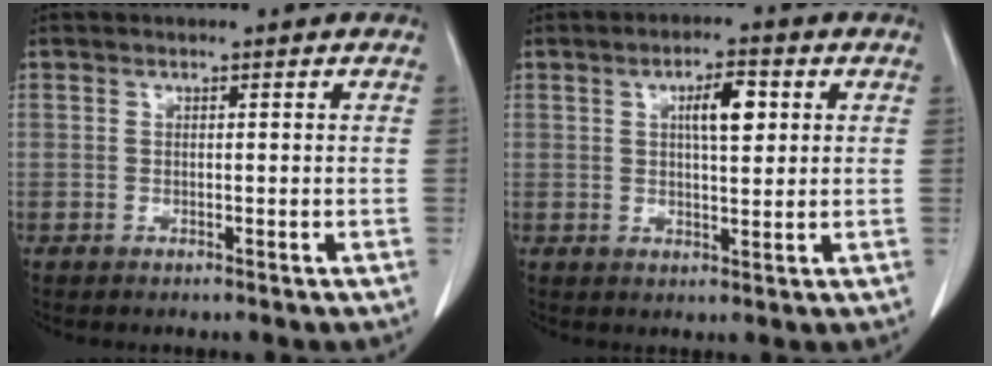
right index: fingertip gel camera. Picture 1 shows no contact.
{"total": 5.3, "force": [1.6, 1.5, 4.8], "torque": [-0.082, 0.006, 0.027]}